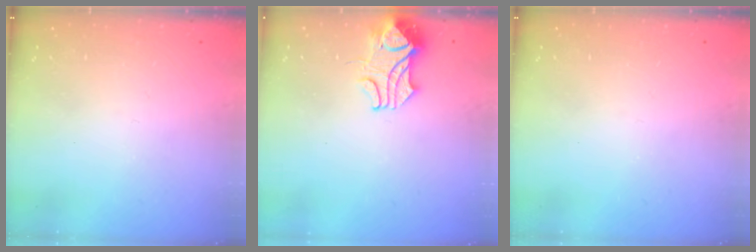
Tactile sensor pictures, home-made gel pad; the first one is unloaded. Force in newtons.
{"total": 2.3, "press": 2.1, "slide": 0.8}
{"total": 0.0}